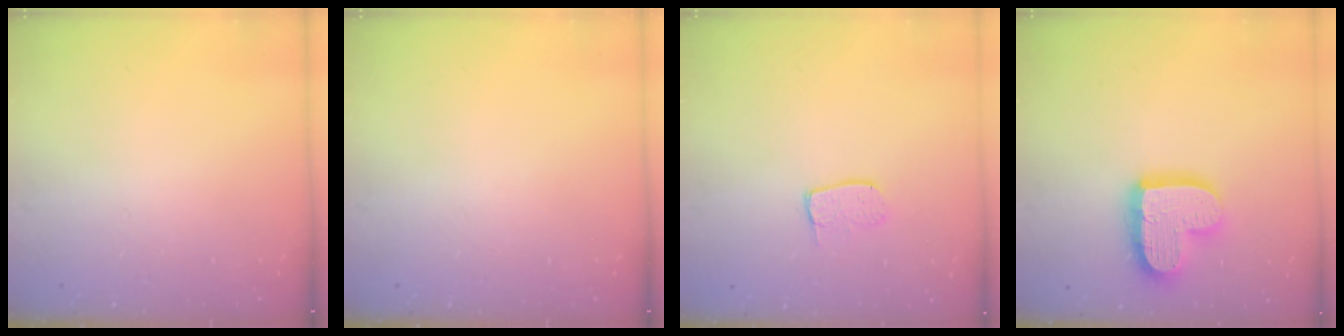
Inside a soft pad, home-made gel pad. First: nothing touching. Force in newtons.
{"total": 0.0}
{"total": 6.7, "press": 6.7, "slide": 0.4}
{"total": 15.6, "press": 15.5, "slide": 1.3}